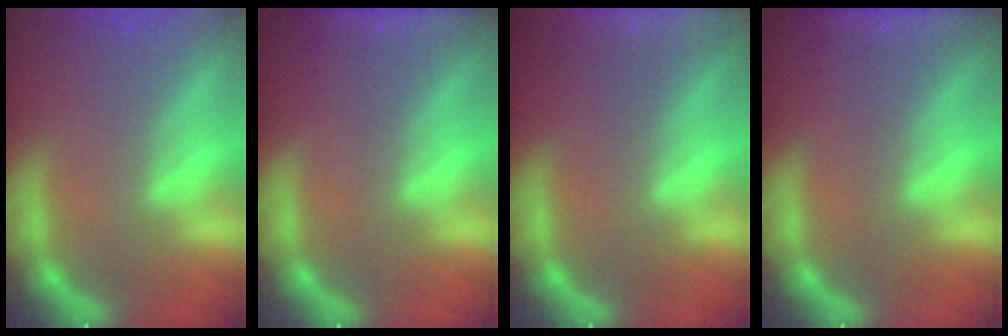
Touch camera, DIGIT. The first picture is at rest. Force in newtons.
{"total": 2.4}
{"total": 6.5}
{"total": 2.4}